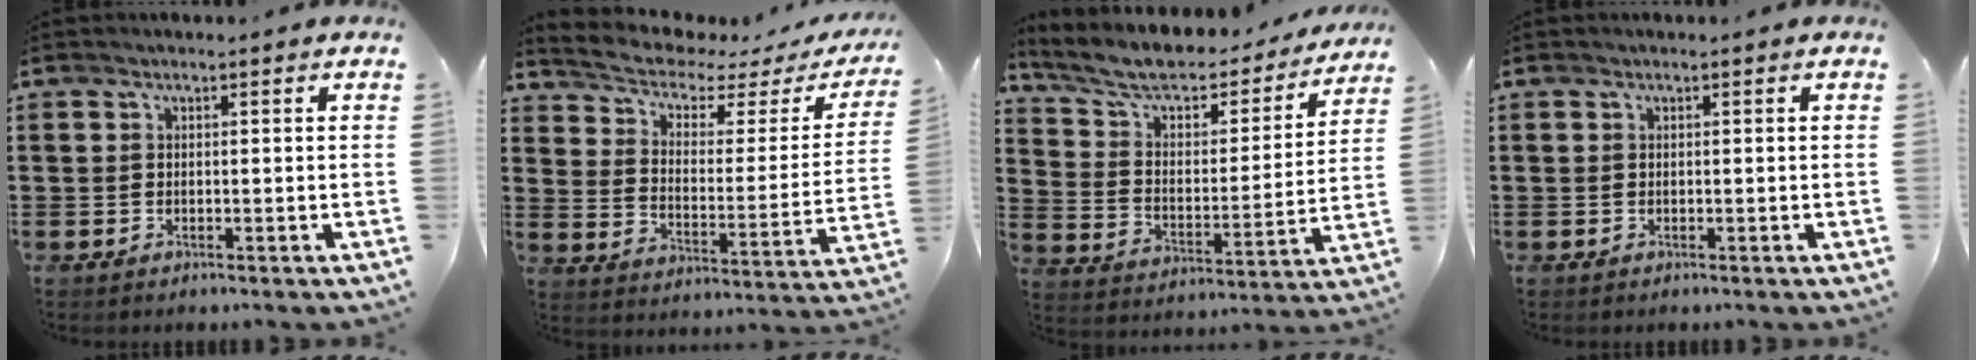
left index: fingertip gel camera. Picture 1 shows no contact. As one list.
[{"total": 4.2, "force": [3.4, 1.4, 2.1], "torque": [-0.062, -0.030, 0.052]}, {"total": 7.2, "force": [6.0, 2.2, 3.2], "torque": [-0.090, -0.040, 0.100]}, {"total": 0.0}]